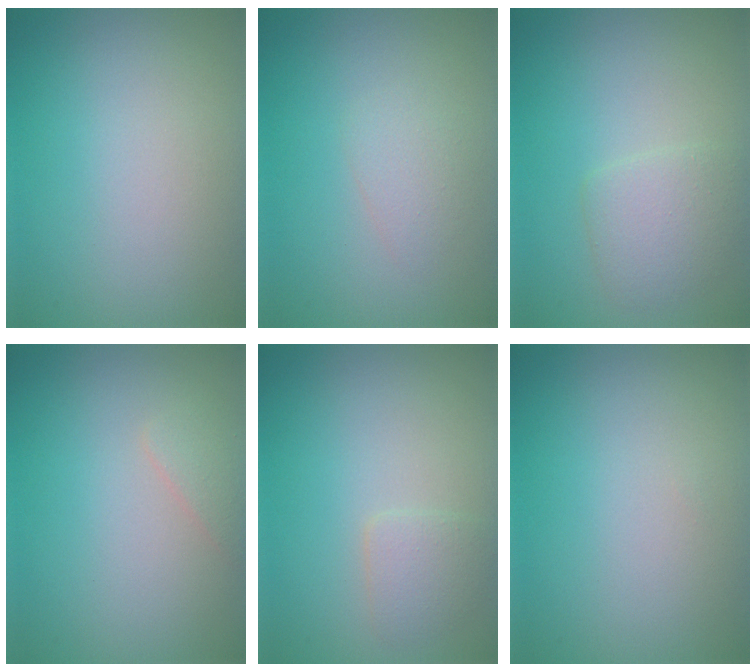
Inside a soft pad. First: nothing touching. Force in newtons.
{"total": 1.4, "press": 1.4, "slide": 0.1}
{"total": 2.6, "press": 2.6, "slide": 0.1}
{"total": 0.9, "press": 0.9, "slide": 0.1}
{"total": 1.6, "press": 1.6, "slide": 0.1}
{"total": 0.0}